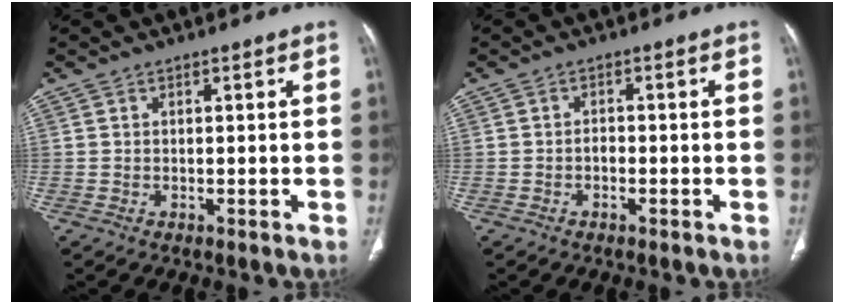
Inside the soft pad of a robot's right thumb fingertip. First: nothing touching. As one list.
[{"total": 1.4, "force": [-0.7, 0.8, 0.9], "torque": [-0.015, 0.006, -0.013]}]